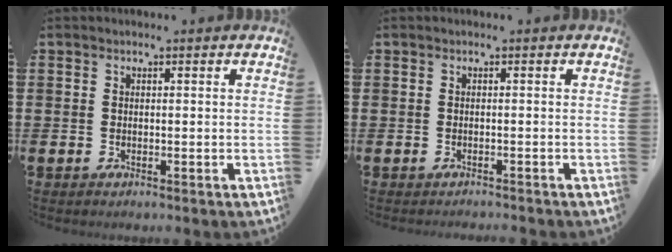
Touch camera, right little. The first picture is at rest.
{"total": 0.7, "force": [-0.7, -0.1, 0.0], "torque": [0.001, 0.000, -0.016]}